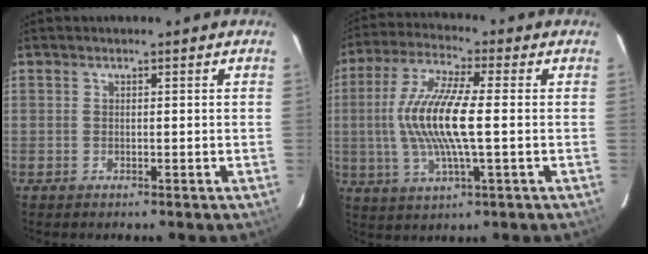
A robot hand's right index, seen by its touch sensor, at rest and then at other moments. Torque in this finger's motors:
{"motor_torque": [1.90, -0.08, 1.06, 0.21]}